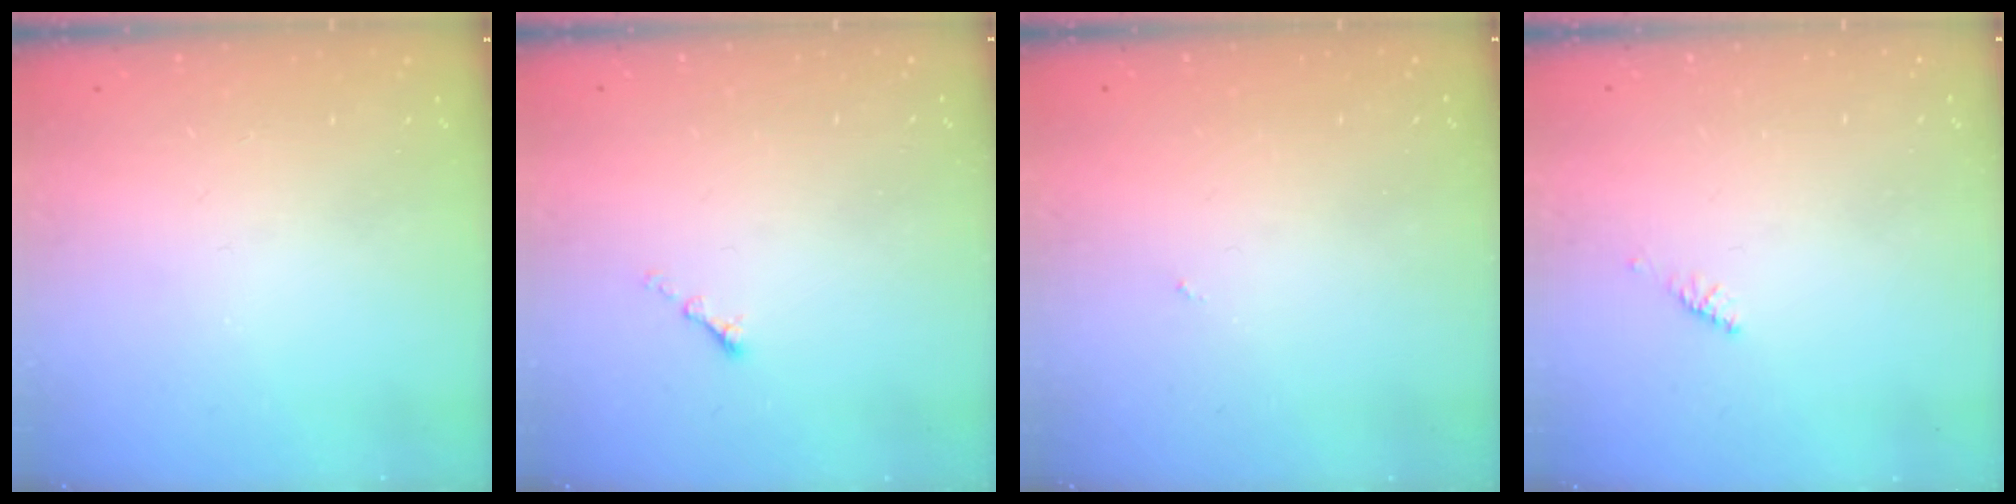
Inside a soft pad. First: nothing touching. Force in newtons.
{"total": 1.1, "press": 1.0, "slide": 0.5}
{"total": 0.0}
{"total": 2.4, "press": 2.3, "slide": 0.7}